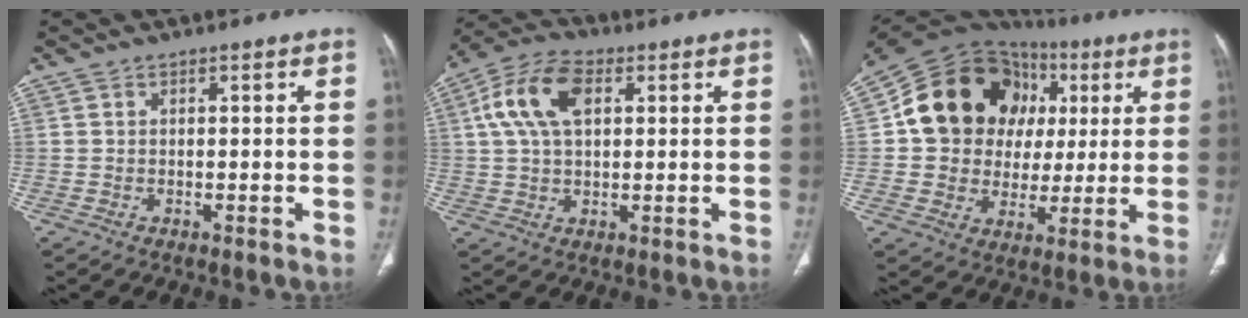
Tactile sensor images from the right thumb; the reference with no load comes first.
{"total": 11.4, "force": [3.3, 6.6, 8.7], "torque": [-0.172, 0.018, 0.056]}
{"total": 21.6, "force": [5.1, 17.9, 11.0], "torque": [-0.131, 0.035, 0.094]}